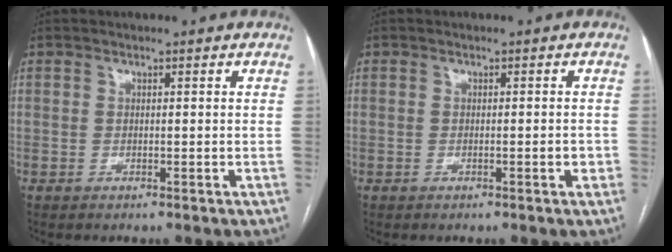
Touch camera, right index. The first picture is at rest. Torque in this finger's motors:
{"motor_torque": [0.87, 0.22, 0.19, 0.03]}